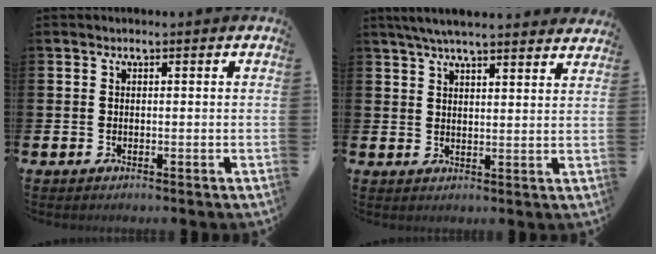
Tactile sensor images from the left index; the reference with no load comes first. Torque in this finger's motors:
{"motor_torque": [0.96, -1.18, 0.69, 0.21]}